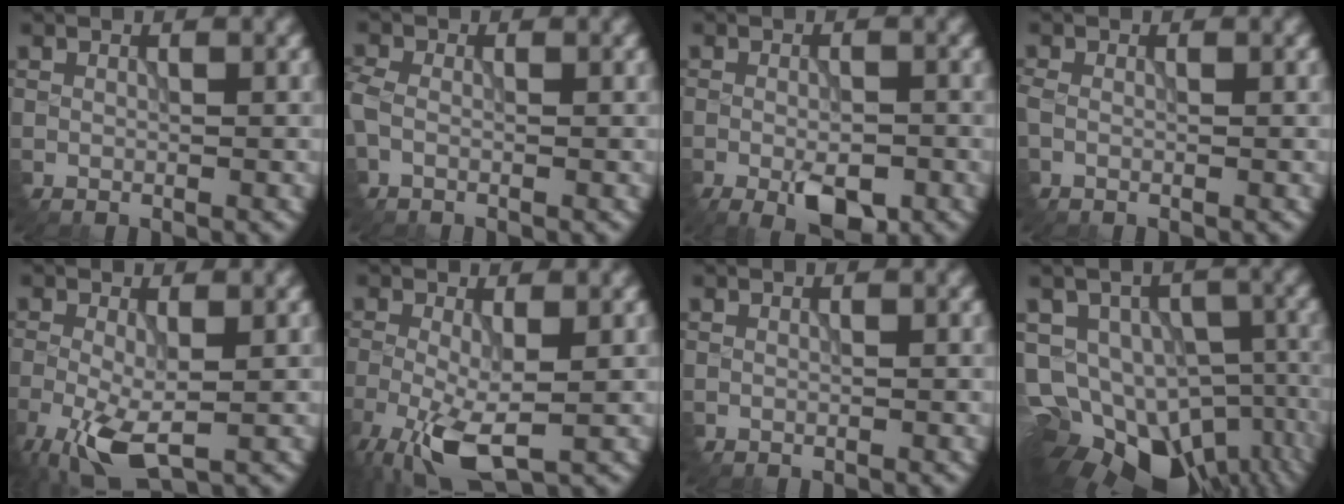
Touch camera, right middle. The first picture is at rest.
{"total": 2.5, "force": [-0.4, 1.7, 1.8], "torque": [-0.051, 0.000, -0.016]}
{"total": 4.3, "force": [-2.3, 1.7, 3.1], "torque": [-0.056, -0.004, -0.036]}
{"total": 1.1, "force": [-0.3, 0.7, 0.8], "torque": [-0.023, -0.002, -0.008]}
{"total": 6.1, "force": [-2.7, 2.5, 4.9], "torque": [-0.120, -0.015, -0.047]}
{"total": 7.3, "force": [-3.1, 2.8, 5.9], "torque": [-0.140, -0.017, -0.054]}
{"total": 0.0}
{"total": 19.5, "force": [-10.4, 12.9, 10.4], "torque": [-0.176, -0.027, -0.124]}